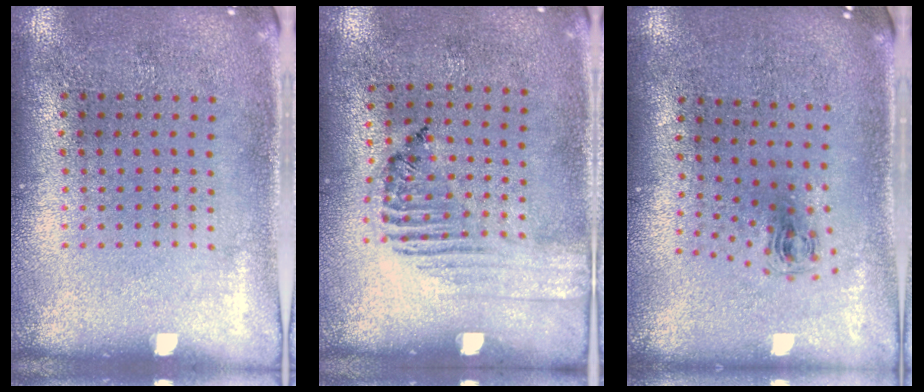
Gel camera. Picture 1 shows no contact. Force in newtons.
{"total": 1.5, "press": 1.1, "slide": 1.0}
{"total": 0.7, "press": 0.4, "slide": 0.6}